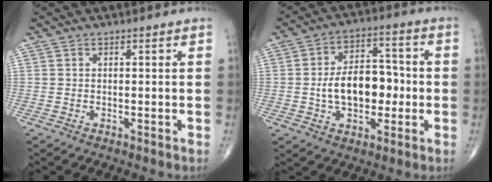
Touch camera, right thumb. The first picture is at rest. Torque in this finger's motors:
{"motor_torque": [1.38, 1.26, 1.37, -0.05, 0.10]}